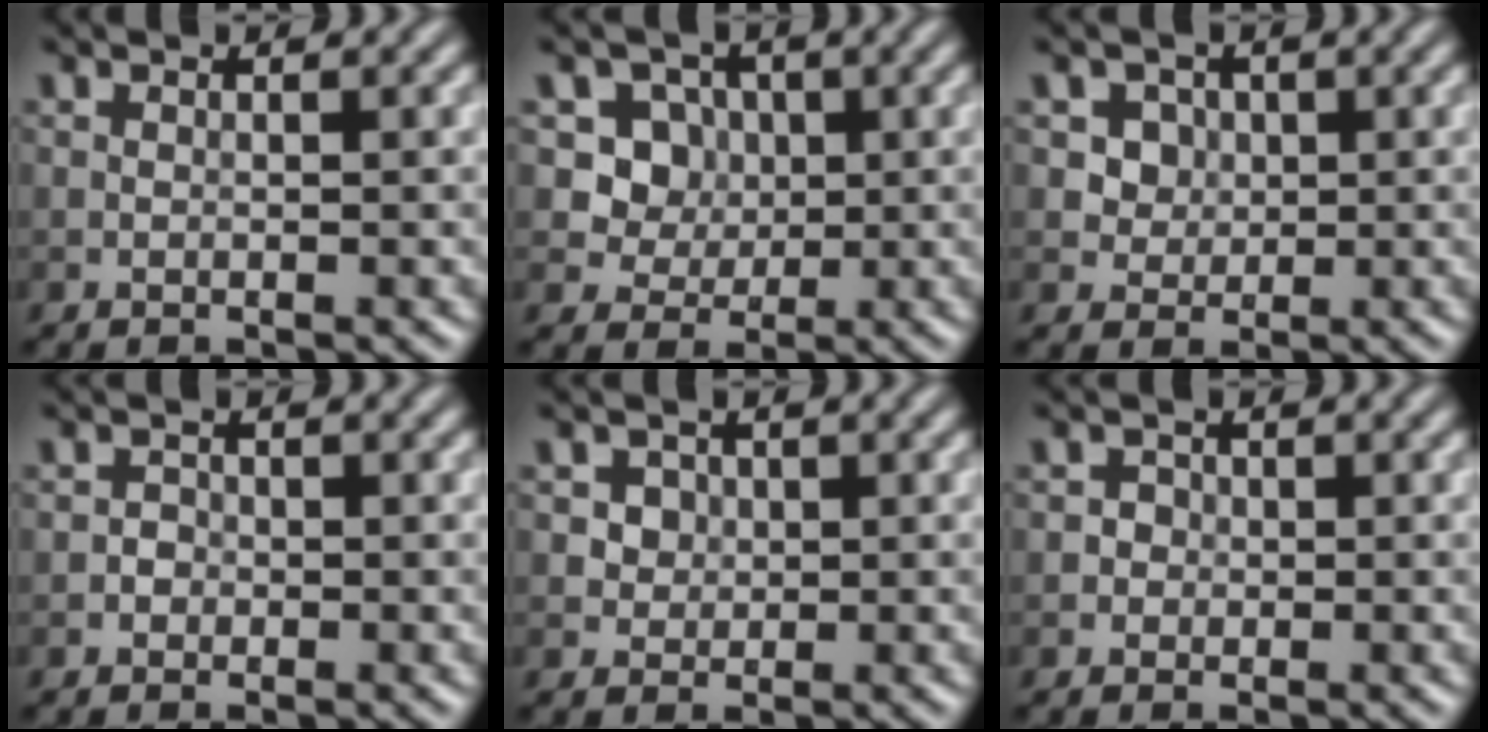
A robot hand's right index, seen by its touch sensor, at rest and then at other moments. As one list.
[{"total": 4.2, "force": [1.0, 3.8, 1.5], "torque": [-0.025, -0.010, 0.022]}, {"total": 3.7, "force": [1.5, 3.1, 1.5], "torque": [-0.030, -0.001, 0.030]}, {"total": 0.8, "force": [-0.3, 0.7, 0.2], "torque": [0.003, 0.000, -0.007]}, {"total": 2.7, "force": [1.1, 2.2, 1.1], "torque": [-0.019, 0.001, 0.024]}, {"total": 1.0, "force": [0.0, 0.9, 0.2], "torque": [0.010, -0.001, -0.003]}]